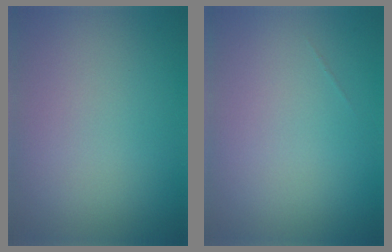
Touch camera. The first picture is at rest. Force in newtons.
{"total": 0.0}